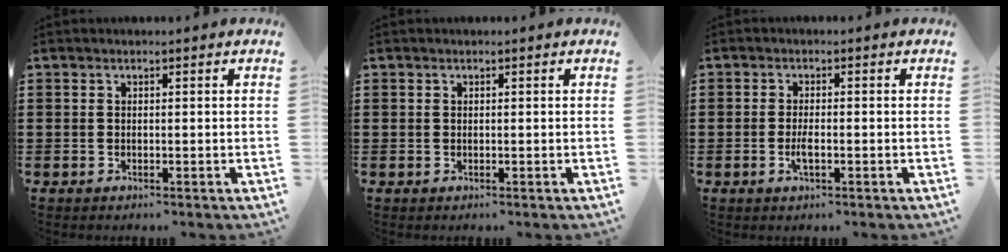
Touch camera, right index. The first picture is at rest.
{"total": 0.0}
{"total": 2.4, "force": [-0.7, 0.5, 2.2], "torque": [-0.048, -0.005, -0.014]}